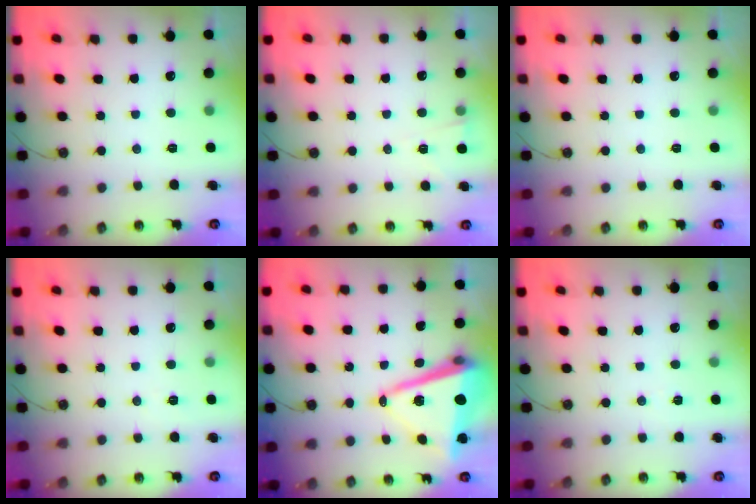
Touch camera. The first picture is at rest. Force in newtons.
{"total": 2.7, "press": 2.1, "slide": 1.6}
{"total": 0.0}
{"total": 5.6, "press": 3.6, "slide": 4.4}
{"total": 13.7, "press": 13.5, "slide": 2.5}
{"total": 3.8, "press": 3.2, "slide": 2.1}